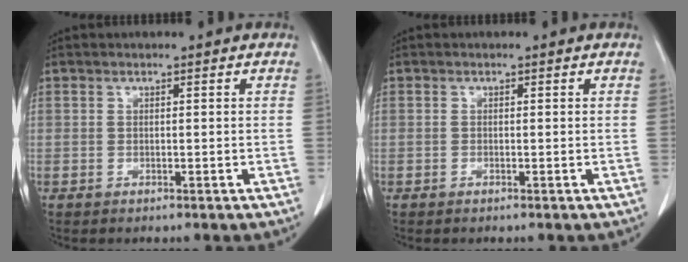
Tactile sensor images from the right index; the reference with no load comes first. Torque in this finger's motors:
{"motor_torque": [-0.05, 0.00, -0.05, -0.03]}